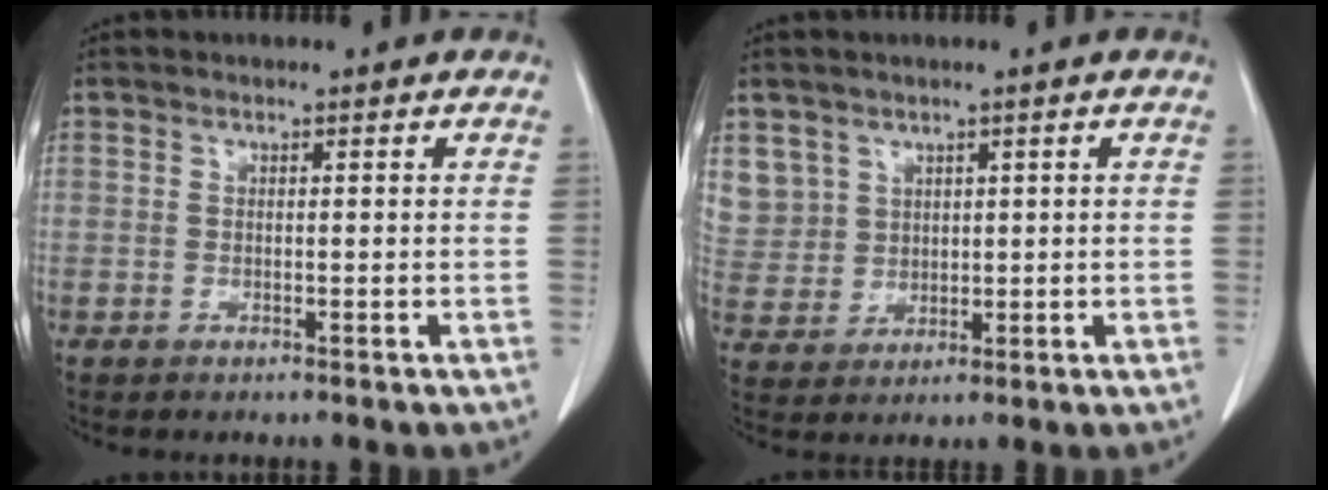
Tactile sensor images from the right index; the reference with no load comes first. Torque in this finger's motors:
{"motor_torque": [-0.28, 0.42, 0.01, 0.01]}